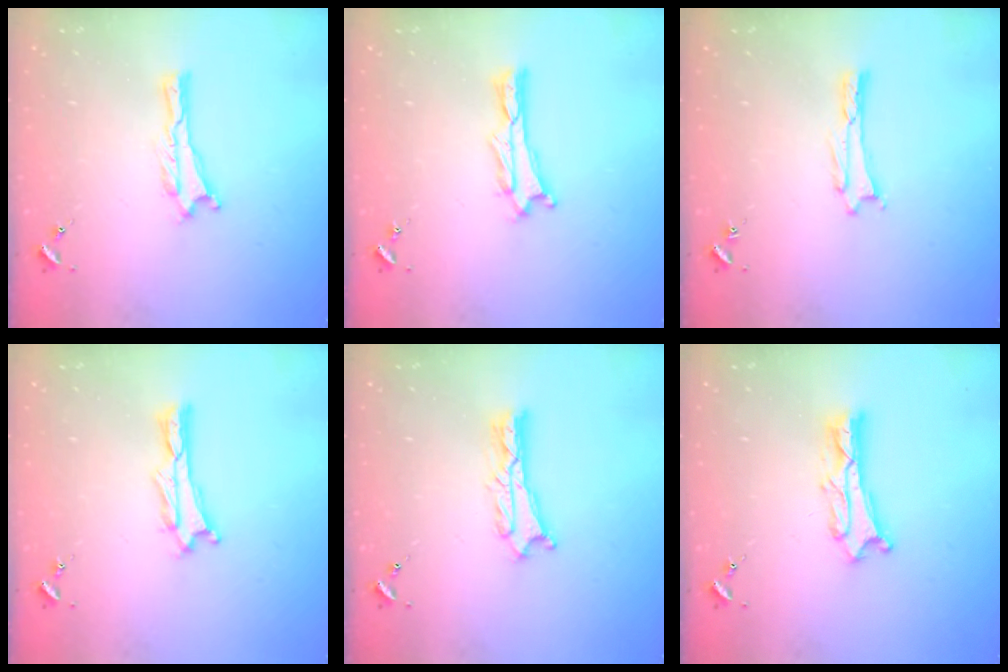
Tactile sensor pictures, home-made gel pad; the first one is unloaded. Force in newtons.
{"total": 0.9, "press": 0.9, "slide": 0.2}
{"total": 0.5, "press": 0.5, "slide": 0.2}
{"total": 0.9, "press": 0.9, "slide": 0.2}
{"total": 2.4, "press": 2.4, "slide": 0.2}
{"total": 3.8, "press": 3.8, "slide": 0.4}